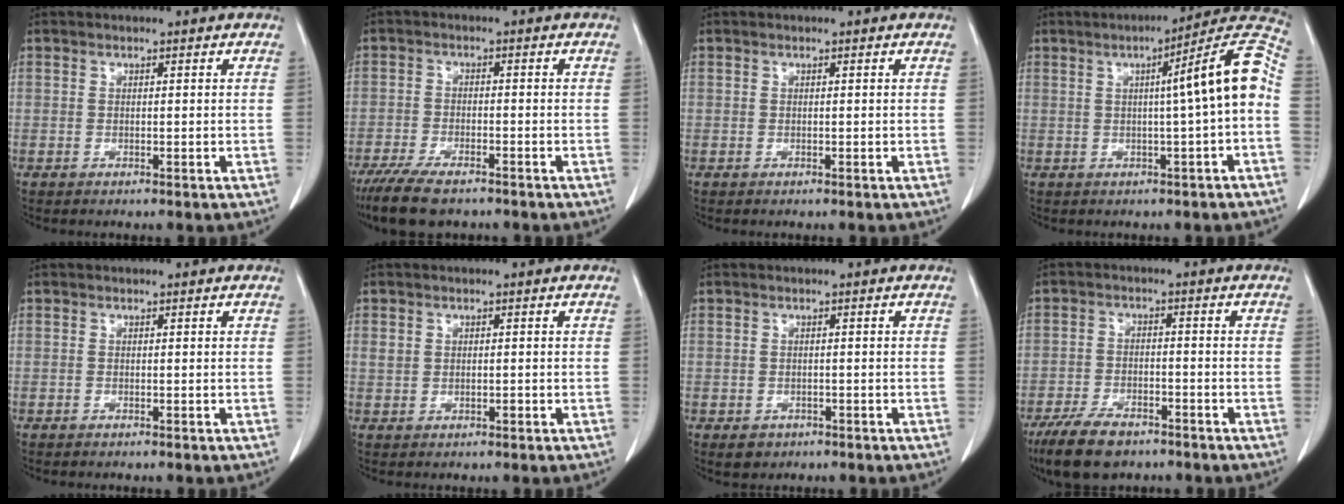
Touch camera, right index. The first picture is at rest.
{"total": 9.1, "force": [-7.1, 2.4, 5.2], "torque": [-0.089, -0.019, -0.117]}
{"total": 0.0}
{"total": 11.0, "force": [0.2, -0.5, 11.0], "torque": [-0.140, 0.030, -0.005]}
{"total": 0.0}
{"total": 1.7, "force": [0.2, 1.3, 1.0], "torque": [-0.026, 0.007, 0.010]}
{"total": 2.1, "force": [-1.1, 1.7, 0.5], "torque": [-0.006, 0.003, -0.009]}
{"total": 8.2, "force": [-6.1, 3.1, 4.4], "torque": [-0.086, -0.010, -0.108]}